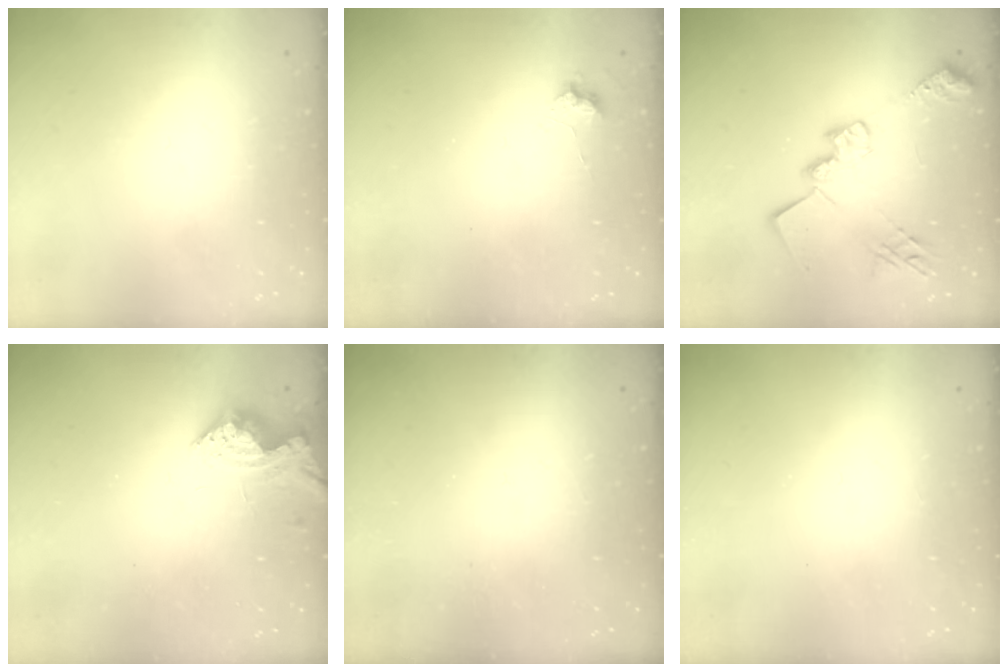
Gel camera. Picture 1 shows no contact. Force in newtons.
{"total": 4.1, "press": 4.0, "slide": 0.6}
{"total": 21.2, "press": 21.2, "slide": 1.5}
{"total": 8.9, "press": 8.9, "slide": 0.5}
{"total": 0.8, "press": 0.8, "slide": 0.3}
{"total": 0.9, "press": 0.9, "slide": 0.1}